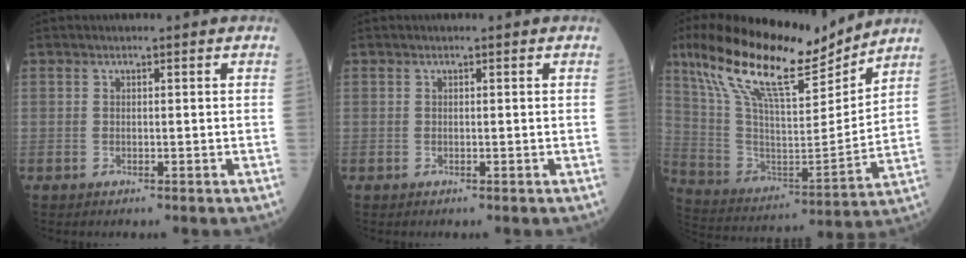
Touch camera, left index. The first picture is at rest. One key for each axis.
{"total": 0.0}
{"total": 19.9, "fx": 15.7, "fy": 3.7, "fz": 11.6, "tx": -0.212, "ty": 0.003, "tz": 0.284}